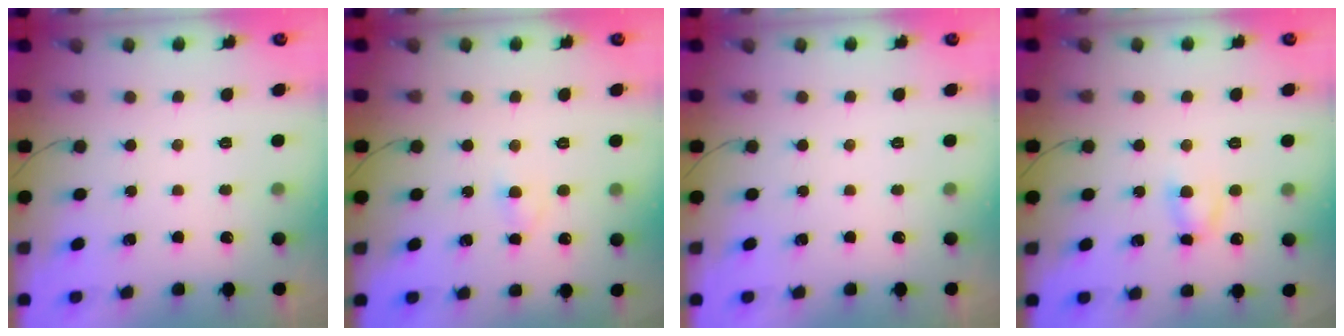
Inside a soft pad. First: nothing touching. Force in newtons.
{"total": 2.2, "press": 2.0, "slide": 1.0}
{"total": 0.0}
{"total": 4.4, "press": 4.3, "slide": 1.1}